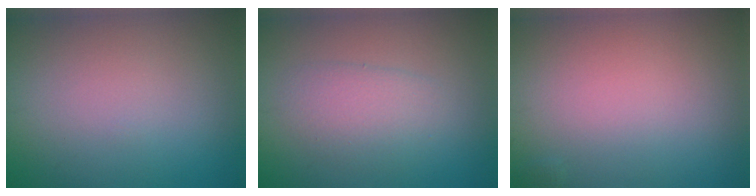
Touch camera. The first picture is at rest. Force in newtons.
{"total": 2.6, "press": 2.6, "slide": 0.2}
{"total": 0.0}